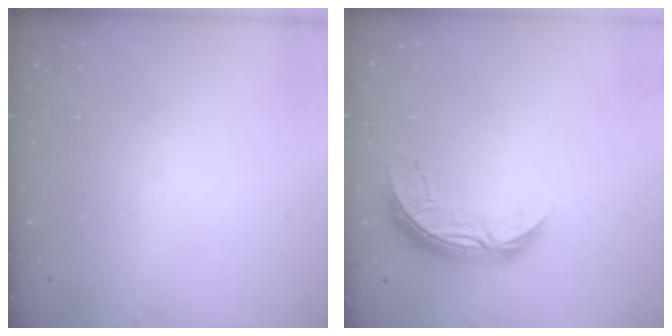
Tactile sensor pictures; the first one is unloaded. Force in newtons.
{"total": 7.1, "press": 7.1, "slide": 0.6}